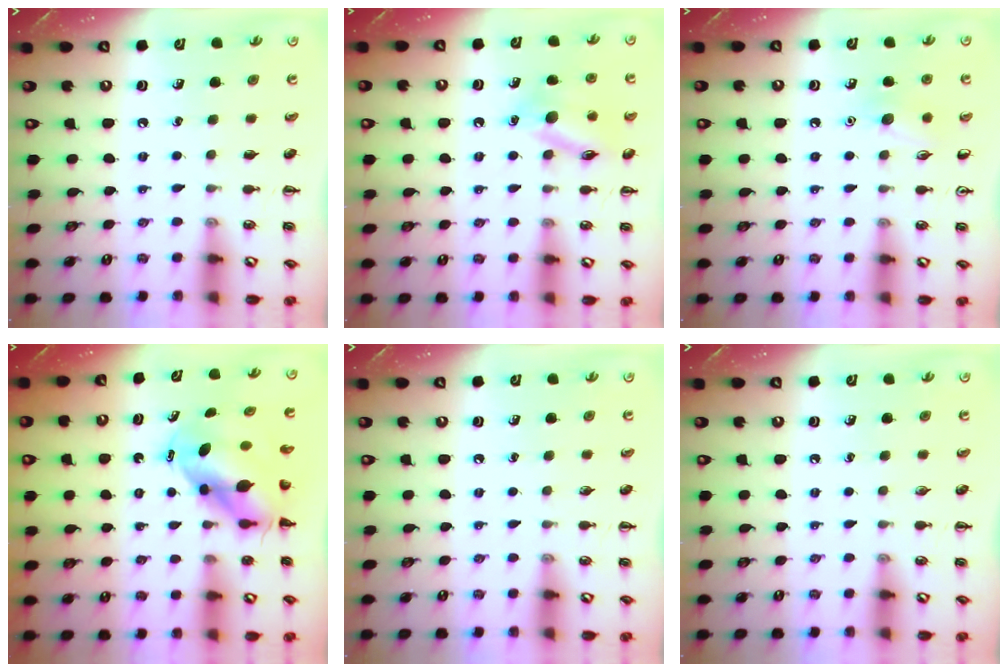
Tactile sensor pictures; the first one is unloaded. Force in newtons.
{"total": 12.8, "press": 12.8, "slide": 0.8}
{"total": 7.6, "press": 7.3, "slide": 1.9}
{"total": 6.8, "press": 6.6, "slide": 1.6}
{"total": 0.0}
{"total": 0.0}